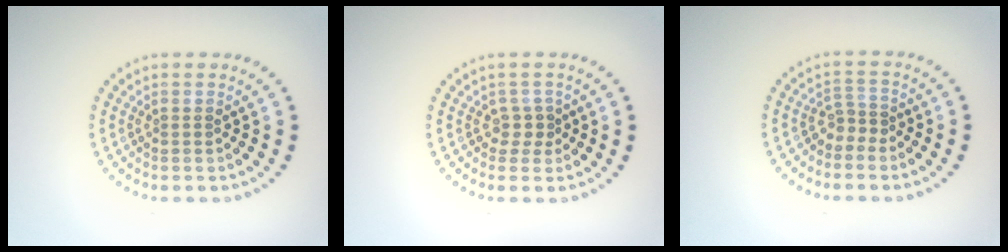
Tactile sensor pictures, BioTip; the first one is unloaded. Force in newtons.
{"total": 1.4, "press": 1.0, "slide": 1.0}
{"total": 1.6, "press": 1.0, "slide": 1.2}